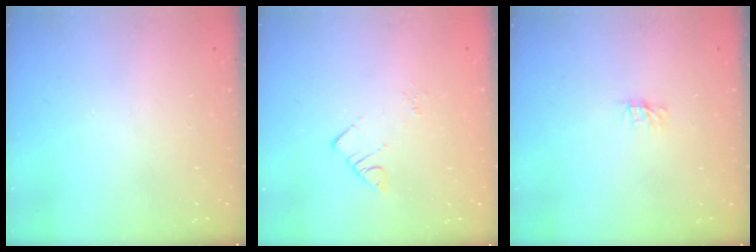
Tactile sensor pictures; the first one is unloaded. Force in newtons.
{"total": 2.6, "press": 2.6, "slide": 0.1}
{"total": 0.0}